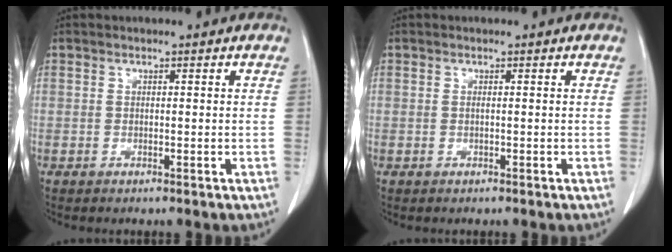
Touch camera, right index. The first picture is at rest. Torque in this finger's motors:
{"motor_torque": [-0.12, 0.23, -0.06, -0.01]}